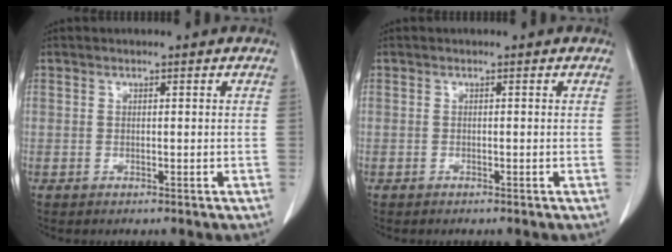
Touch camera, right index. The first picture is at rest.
{"total": 0.0}